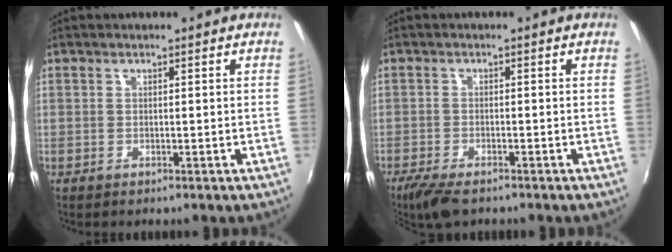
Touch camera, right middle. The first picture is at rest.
{"total": 6.0, "force": [-4.6, 1.7, 3.4], "torque": [-0.087, -0.023, -0.087]}